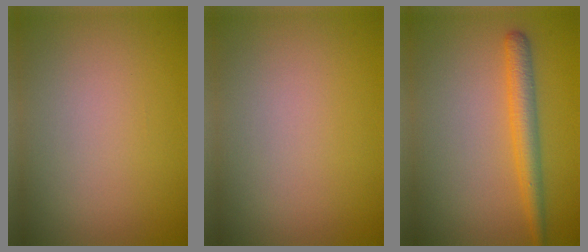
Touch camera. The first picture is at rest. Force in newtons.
{"total": 0.0}
{"total": 3.2, "press": 3.2, "slide": 0.1}